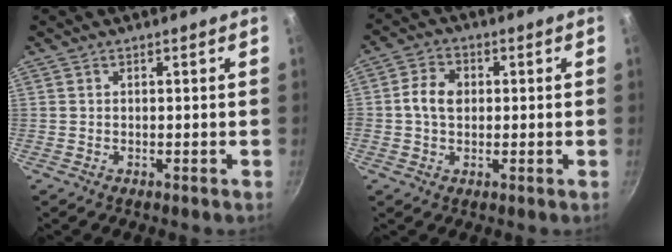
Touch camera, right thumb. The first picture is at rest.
{"total": 6.0, "force": [0.4, 4.3, 4.1], "torque": [-0.068, 0.010, -0.003]}